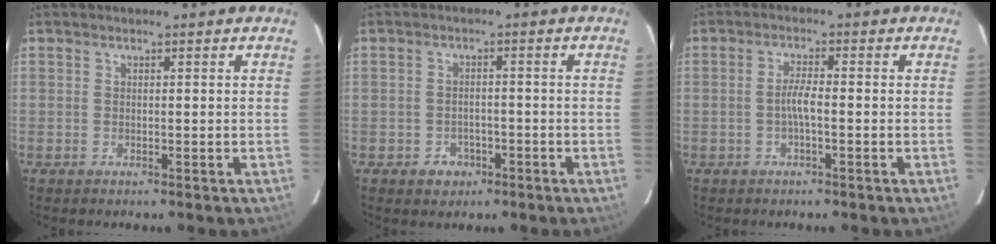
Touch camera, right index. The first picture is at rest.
{"total": 3.7, "force": [-2.0, 3.0, 0.8], "torque": [-0.027, 0.008, -0.022]}
{"total": 2.7, "force": [-0.9, 0.2, 2.5], "torque": [-0.051, 0.004, -0.017]}